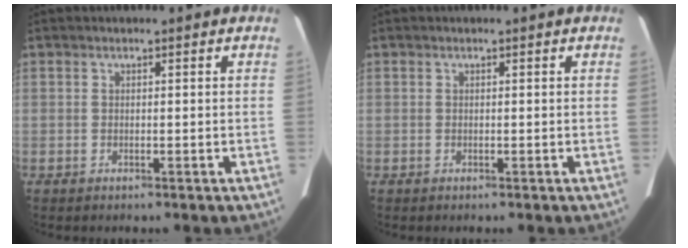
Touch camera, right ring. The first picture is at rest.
{"total": 0.0}